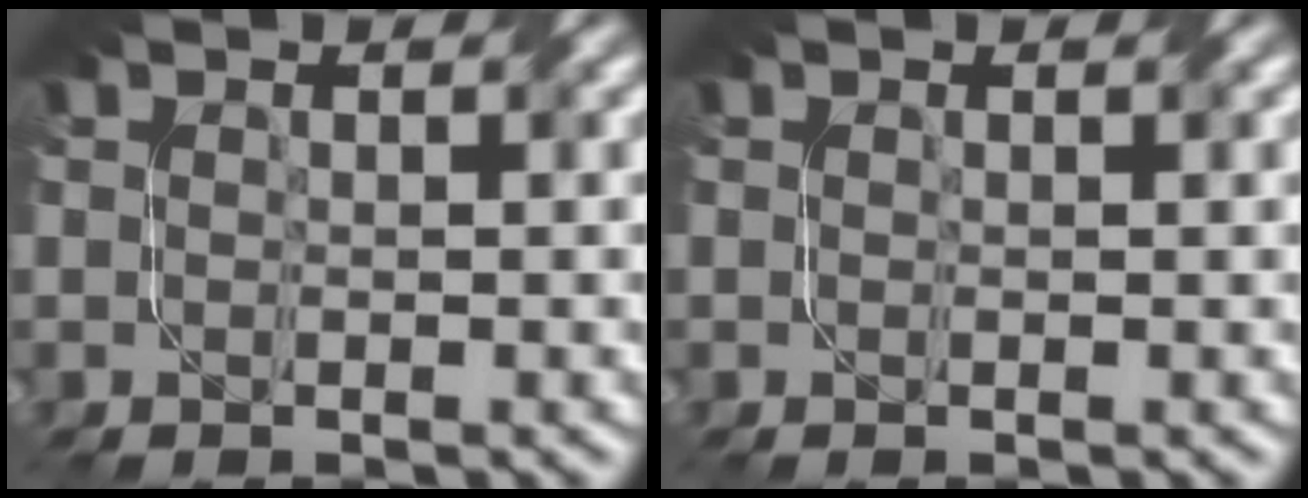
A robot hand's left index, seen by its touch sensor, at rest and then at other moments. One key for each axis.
{"total": 0.0}